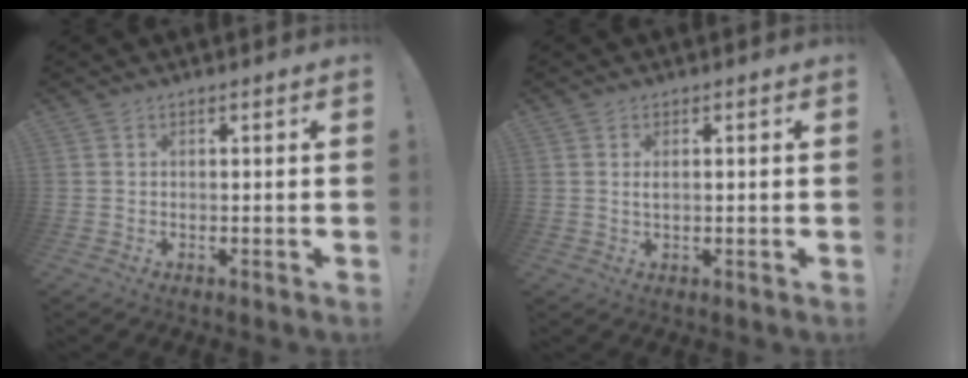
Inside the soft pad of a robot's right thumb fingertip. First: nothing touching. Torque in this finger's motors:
{"motor_torque": [-0.28, 0.12, 0.31, -0.13, 0.00]}